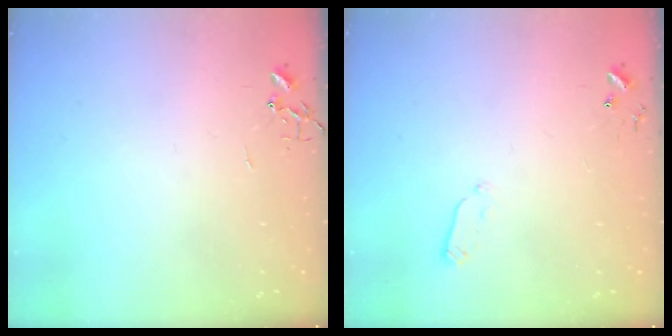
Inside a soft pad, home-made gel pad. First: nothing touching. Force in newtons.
{"total": 4.0, "press": 3.9, "slide": 1.0}